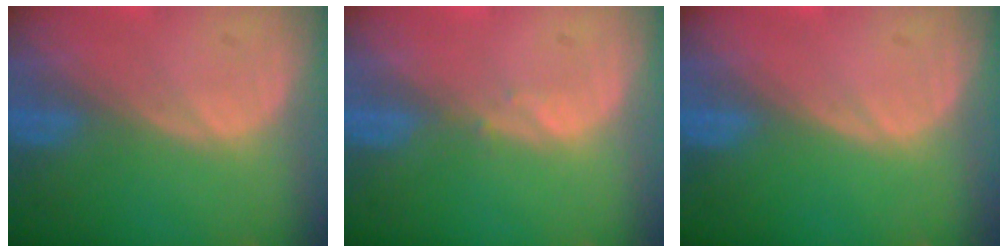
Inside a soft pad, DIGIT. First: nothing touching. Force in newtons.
{"total": 0.6, "press": 0.6, "slide": 0.1}
{"total": 0.0}